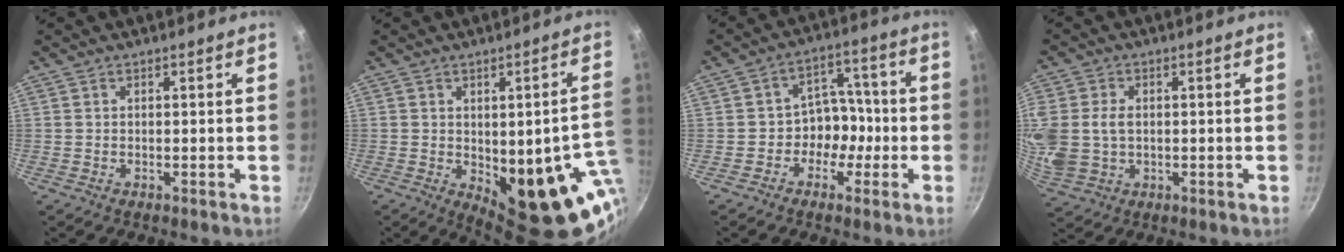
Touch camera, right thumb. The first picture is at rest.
{"total": 19.6, "force": [-2.4, 8.7, 17.4], "torque": [-0.154, -0.019, -0.012]}
{"total": 7.4, "force": [-2.4, 6.1, 3.6], "torque": [0.002, 0.041, -0.043]}
{"total": 14.0, "force": [0.8, 10.9, 8.7], "torque": [-0.219, 0.010, 0.023]}